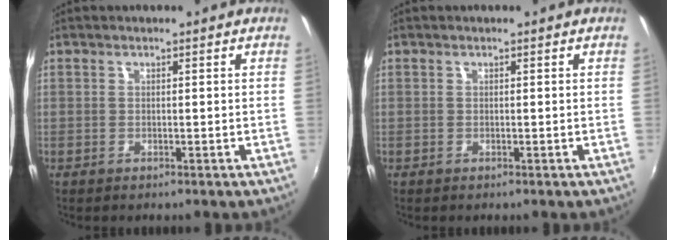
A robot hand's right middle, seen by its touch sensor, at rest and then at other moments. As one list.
[{"total": 0.0}]